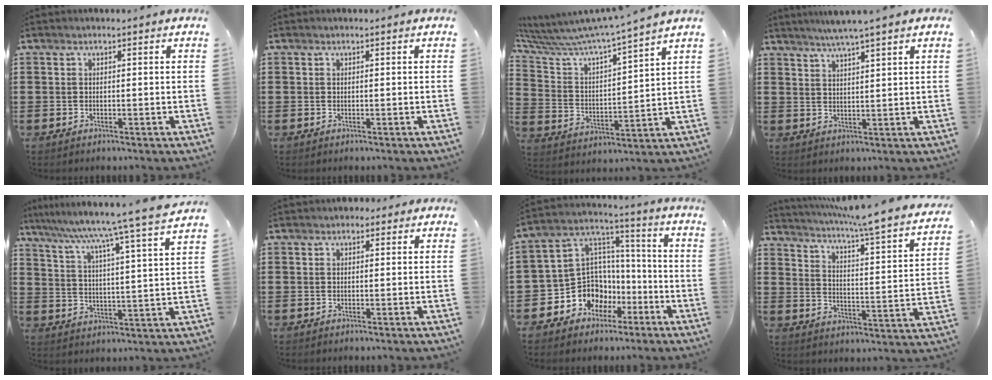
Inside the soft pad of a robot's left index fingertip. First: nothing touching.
{"total": 0.0}
{"total": 6.3, "force": [6.1, 0.1, 1.8], "torque": [-0.069, -0.052, 0.098]}
{"total": 3.7, "force": [3.1, -0.6, 1.9], "torque": [-0.044, -0.010, 0.053]}
{"total": 7.2, "force": [6.3, -1.6, 3.1], "torque": [-0.088, -0.052, 0.094]}
{"total": 0.9, "force": [0.0, 0.8, 0.4], "torque": [-0.011, 0.006, -0.001]}
{"total": 9.8, "force": [-4.6, 8.5, 1.3], "torque": [-0.066, -0.002, -0.080]}
{"total": 5.9, "force": [5.1, -0.9, 3.0], "torque": [-0.072, -0.052, 0.076]}